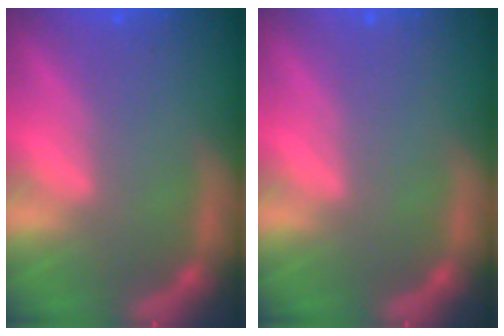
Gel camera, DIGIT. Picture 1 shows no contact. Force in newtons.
{"total": 0.0}